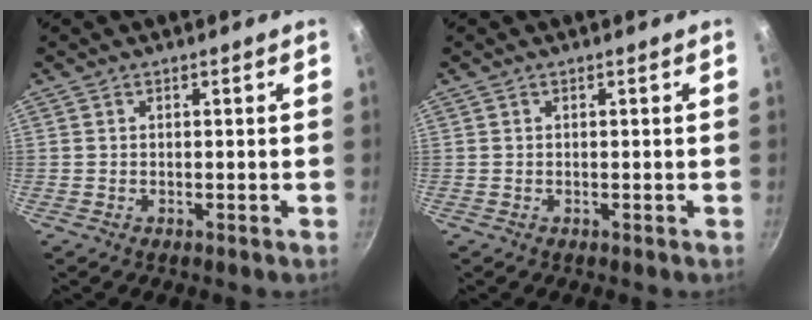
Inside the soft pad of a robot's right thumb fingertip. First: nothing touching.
{"total": 0.0}